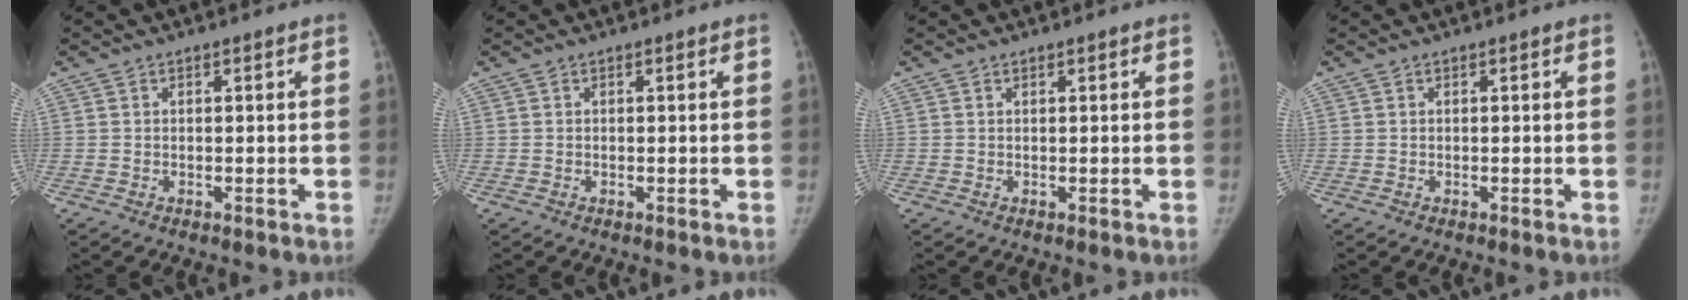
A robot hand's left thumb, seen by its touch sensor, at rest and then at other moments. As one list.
[{"total": 0.0}, {"total": 0.0}, {"total": 0.0}]